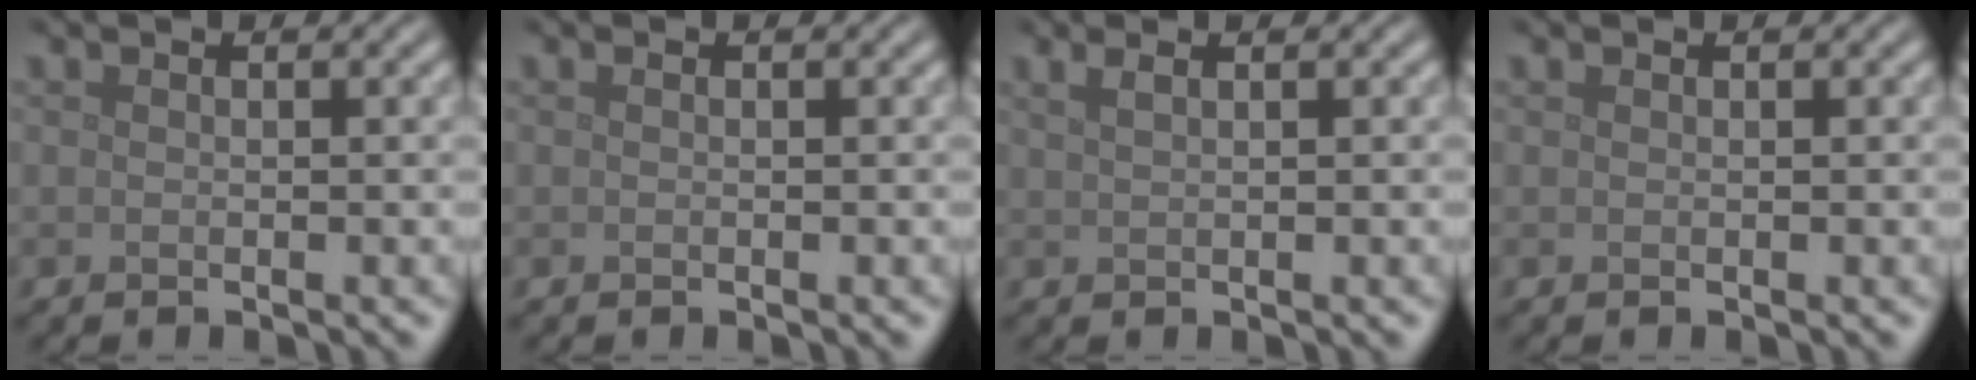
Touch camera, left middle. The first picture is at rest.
{"total": 0.0}
{"total": 2.0, "force": [1.2, 0.9, 1.3], "torque": [-0.011, -0.001, 0.007]}
{"total": 0.0}